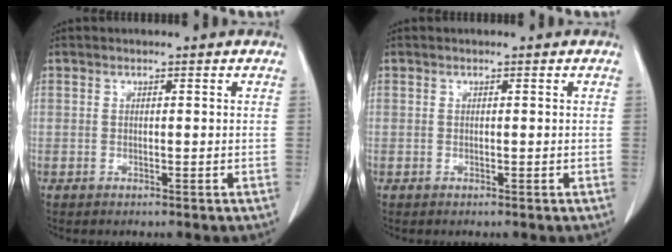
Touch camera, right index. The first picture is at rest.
{"total": 0.0}